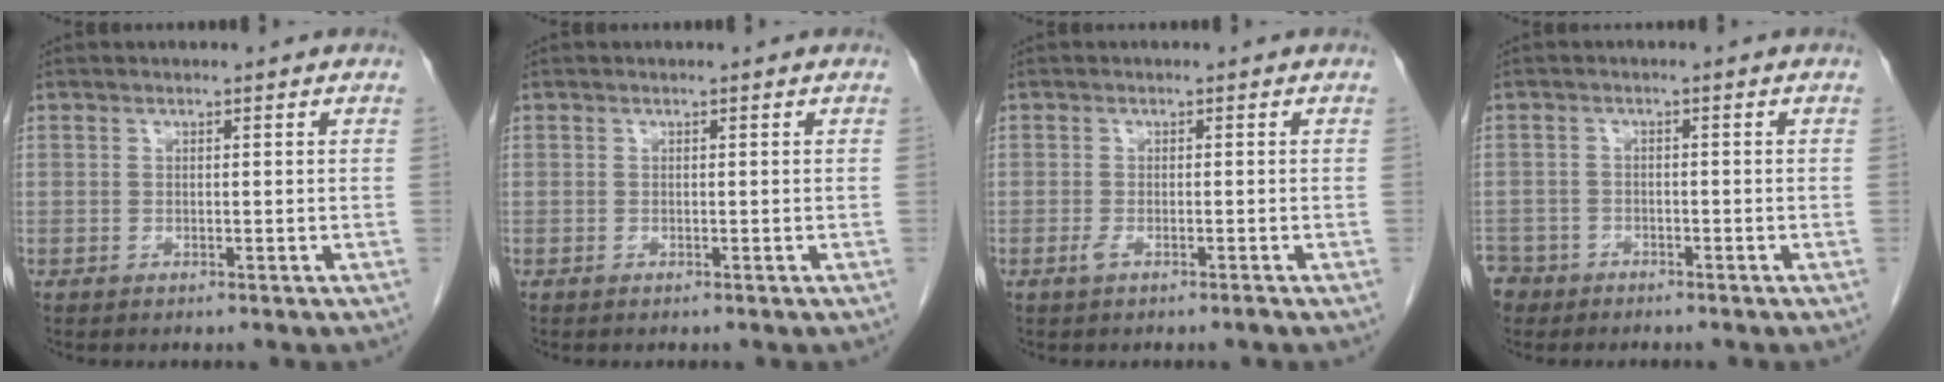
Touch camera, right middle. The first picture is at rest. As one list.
[{"total": 0.0}, {"total": 1.4, "force": [-0.9, 0.1, 1.1], "torque": [-0.024, -0.002, -0.019]}, {"total": 4.3, "force": [-3.4, 2.7, -0.2], "torque": [0.002, 0.003, -0.065]}]